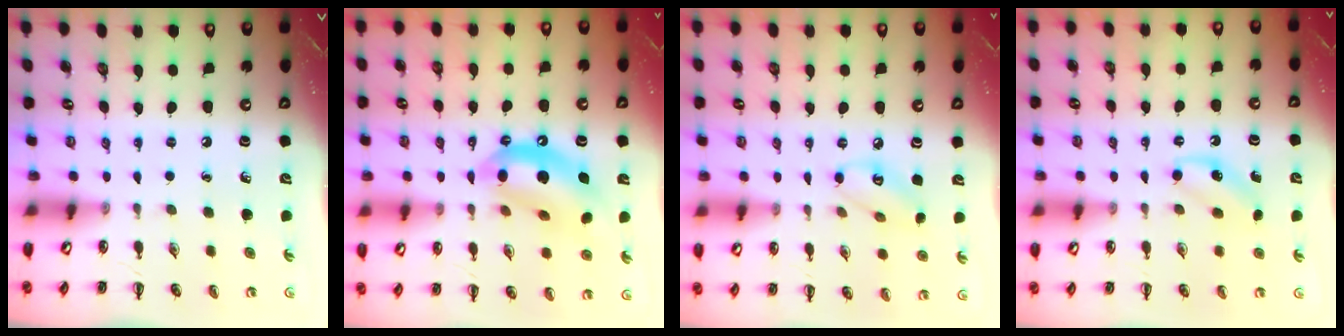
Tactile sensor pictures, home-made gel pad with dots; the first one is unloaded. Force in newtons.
{"total": 12.8, "press": 12.4, "slide": 3.4}
{"total": 6.3, "press": 6.3, "slide": 0.7}
{"total": 6.2, "press": 6.0, "slide": 1.5}